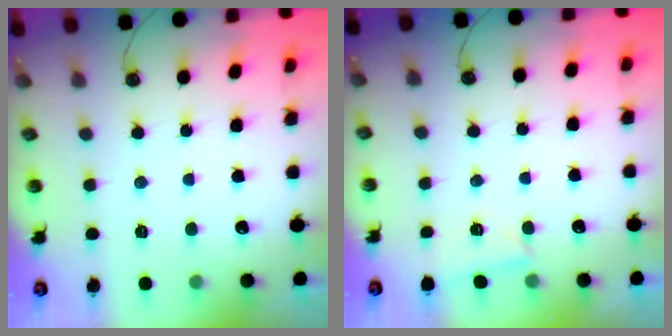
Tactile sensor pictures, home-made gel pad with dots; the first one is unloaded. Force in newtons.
{"total": 2.7, "press": 2.7, "slide": 0.3}